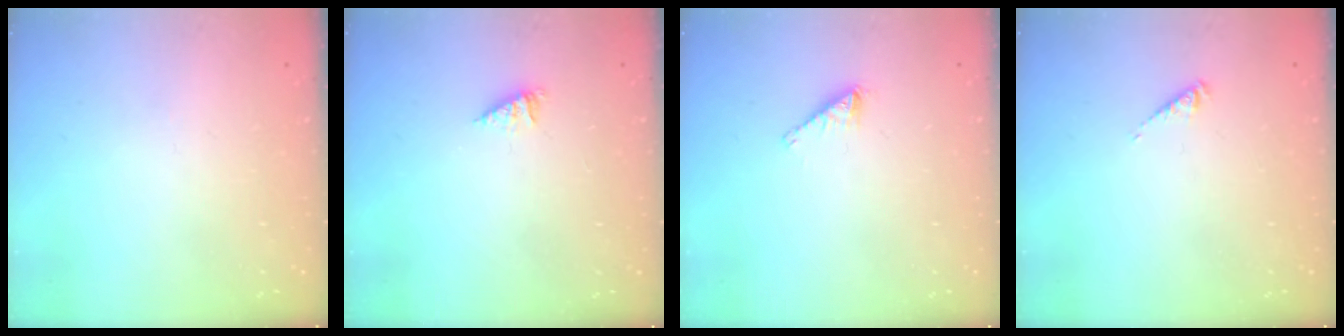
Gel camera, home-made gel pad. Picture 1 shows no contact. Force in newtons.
{"total": 1.4, "press": 1.4, "slide": 0.2}
{"total": 1.6, "press": 1.6, "slide": 0.2}
{"total": 1.1, "press": 1.0, "slide": 0.2}